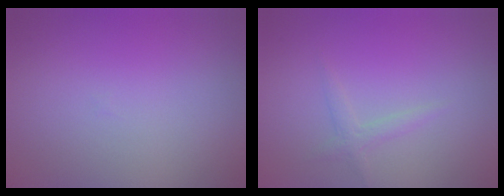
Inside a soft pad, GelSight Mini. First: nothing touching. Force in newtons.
{"total": 1.2, "press": 1.2, "slide": 0.1}